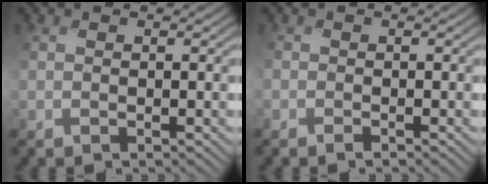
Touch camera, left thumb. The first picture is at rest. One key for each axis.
{"total": 0.8, "fx": -0.6, "fy": 0.3, "fz": 0.4, "tx": -0.010, "ty": -0.002, "tz": -0.013}